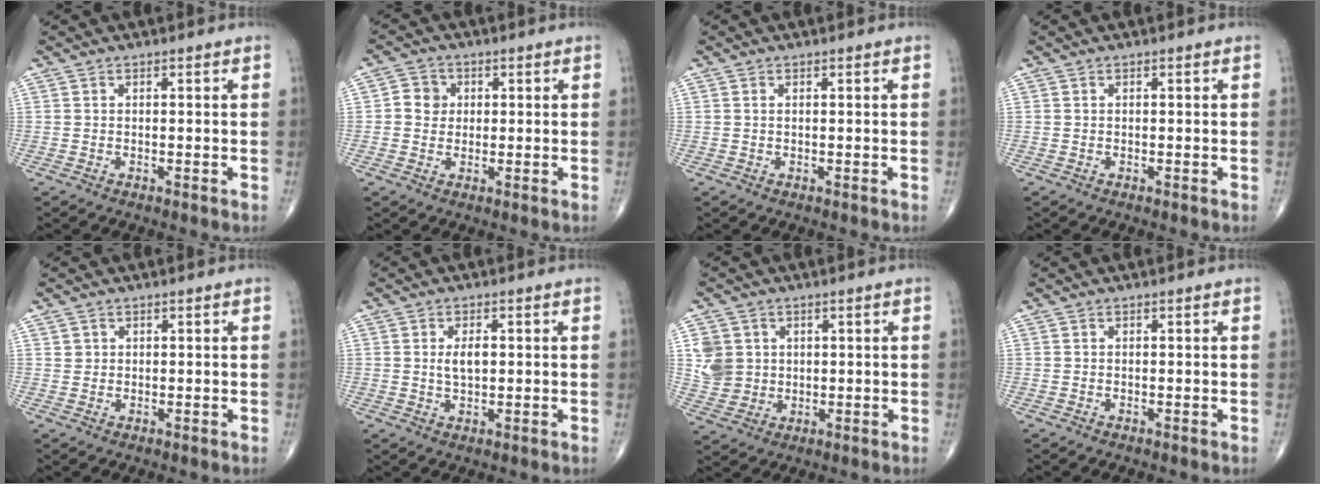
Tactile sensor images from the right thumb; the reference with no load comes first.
{"total": 4.1, "force": [0.5, 3.8, 1.4], "torque": [-0.002, 0.005, 0.003]}
{"total": 0.0}
{"total": 0.0}
{"total": 1.2, "force": [0.5, 1.0, 0.1], "torque": [0.010, -0.001, 0.006]}
{"total": 3.6, "force": [0.4, 1.9, 3.0], "torque": [-0.047, -0.003, 0.008]}
{"total": 6.7, "force": [1.6, 6.1, 2.3], "torque": [-0.023, -0.004, 0.039]}
{"total": 0.0}